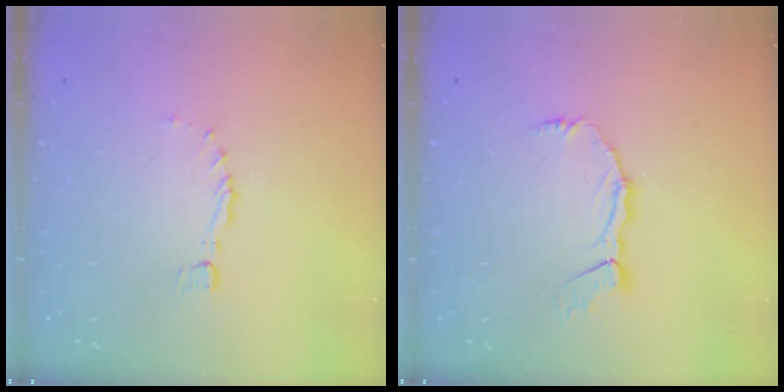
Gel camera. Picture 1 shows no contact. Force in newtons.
{"total": 7.0, "press": 6.9, "slide": 0.8}